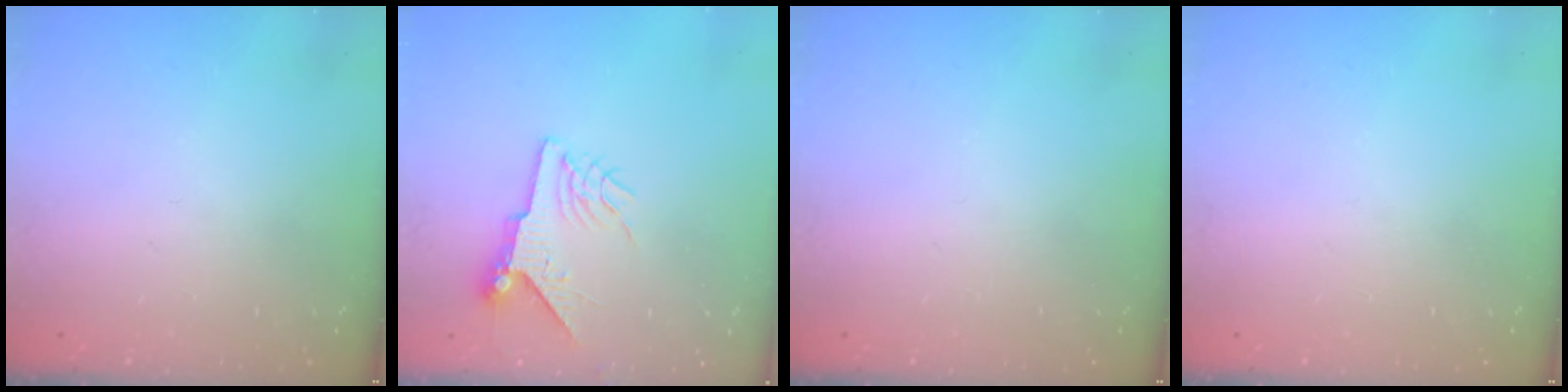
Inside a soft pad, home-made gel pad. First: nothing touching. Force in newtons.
{"total": 7.2, "press": 7.2, "slide": 0.9}
{"total": 0.0}
{"total": 0.0}